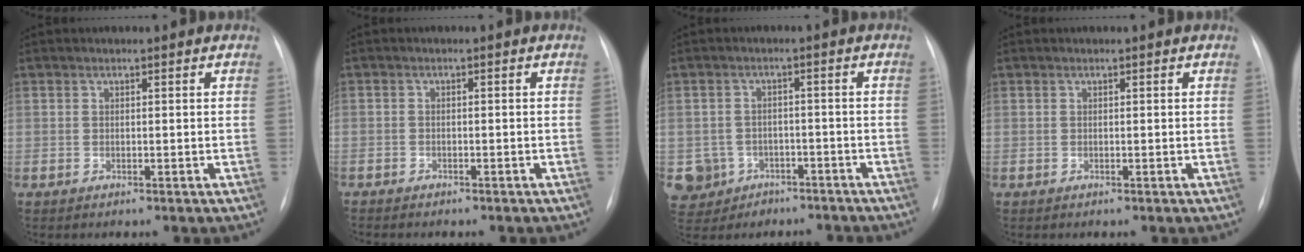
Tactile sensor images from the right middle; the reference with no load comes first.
{"total": 3.1, "force": [-2.5, 1.3, 1.3], "torque": [-0.016, -0.001, -0.026]}
{"total": 7.9, "force": [-4.3, 6.6, 1.0], "torque": [-0.040, 0.020, -0.053]}
{"total": 0.0}